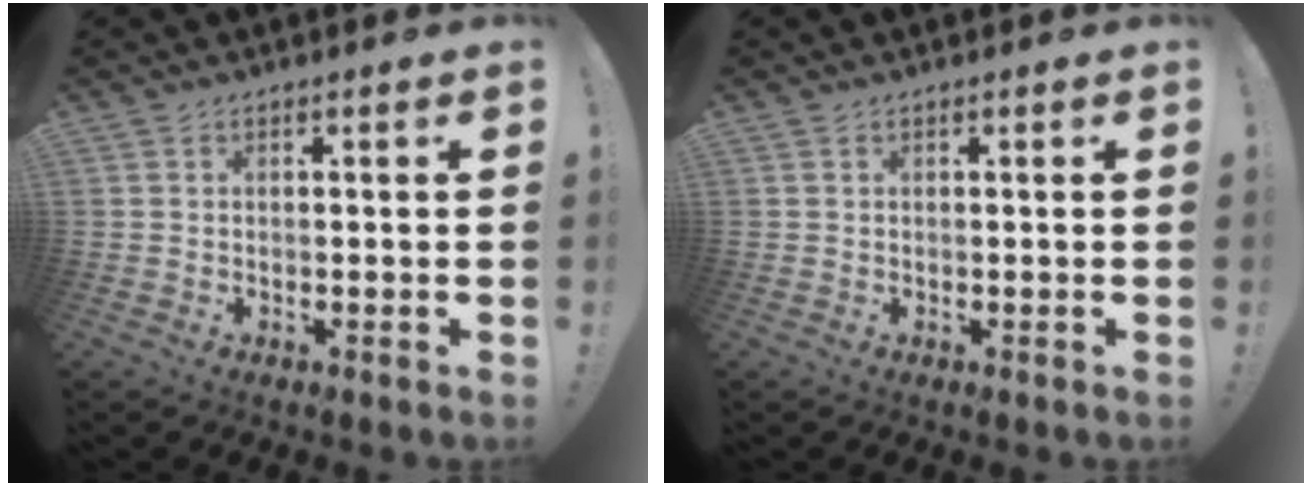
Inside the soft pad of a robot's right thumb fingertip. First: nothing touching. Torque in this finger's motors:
{"motor_torque": [0.01, 0.00, -0.02, -0.02, 0.00]}